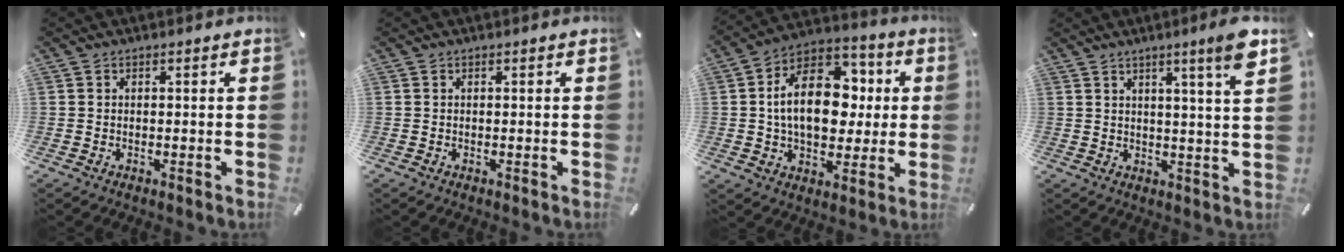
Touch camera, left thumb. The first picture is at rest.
{"total": 0.0}
{"total": 18.1, "force": [1.2, 12.6, 12.9], "torque": [-0.226, 0.003, 0.019]}
{"total": 7.9, "force": [4.6, -0.5, 6.4], "torque": [-0.100, -0.024, 0.067]}